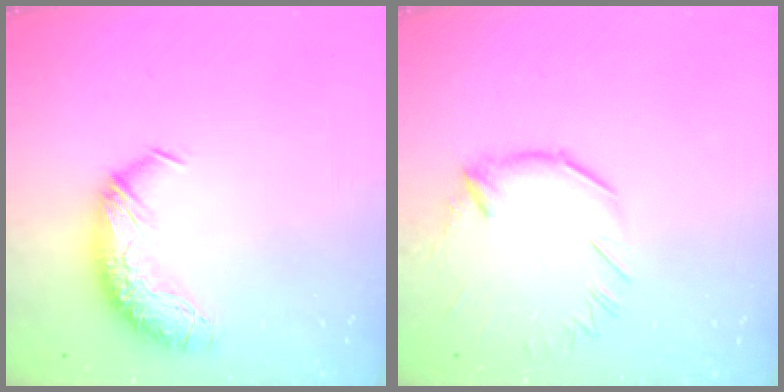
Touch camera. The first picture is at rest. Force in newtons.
{"total": 2.3, "press": 2.3, "slide": 0.6}